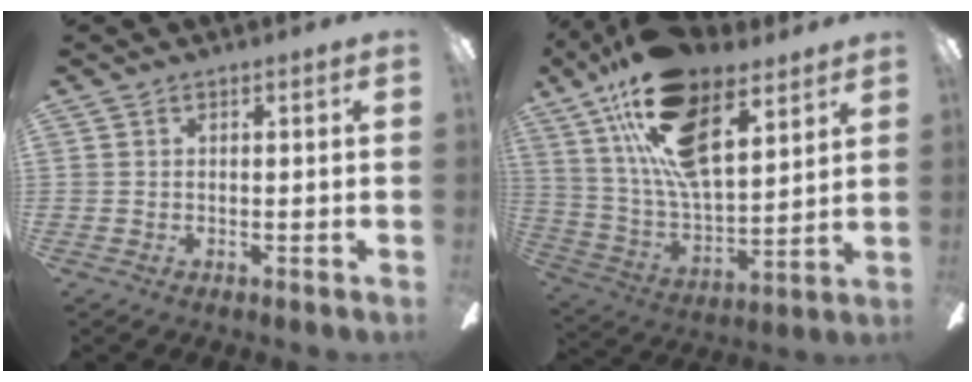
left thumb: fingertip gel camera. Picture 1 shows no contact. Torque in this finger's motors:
{"motor_torque": [1.83, 1.84, 1.35, -1.42, 0.52]}